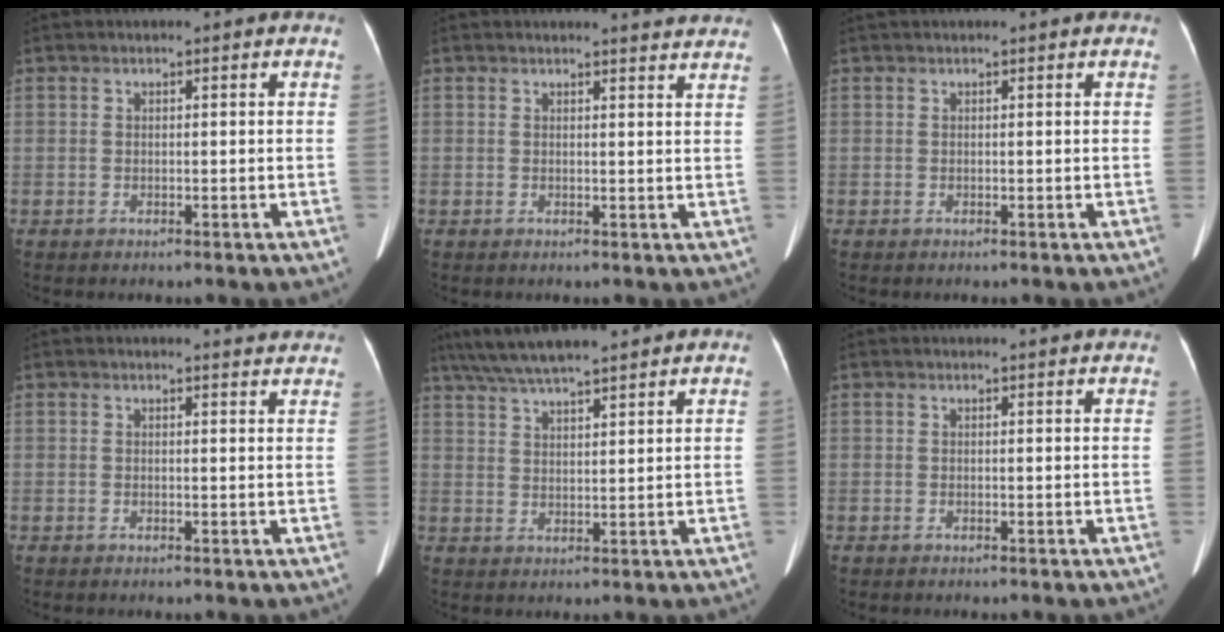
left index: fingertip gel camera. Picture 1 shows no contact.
{"total": 4.7, "force": [4.6, 0.1, 0.8], "torque": [-0.015, -0.008, 0.035]}
{"total": 1.2, "force": [1.1, 0.0, 0.6], "torque": [-0.010, 0.026, 0.020]}
{"total": 4.3, "force": [4.2, 0.4, 0.5], "torque": [-0.010, -0.007, 0.031]}
{"total": 12.1, "force": [10.5, 1.2, 6.0], "torque": [-0.109, 0.031, 0.173]}
{"total": 3.0, "force": [2.9, 0.1, 0.7], "torque": [-0.012, 0.011, 0.031]}